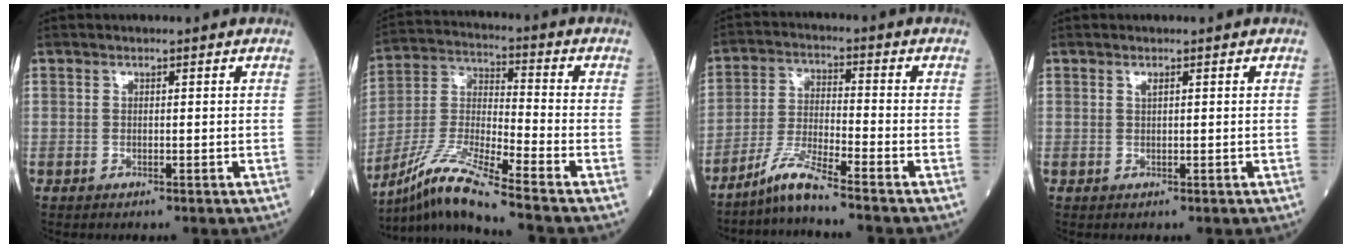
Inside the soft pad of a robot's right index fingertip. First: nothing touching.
{"total": 12.6, "force": [-10.2, -1.6, 7.2], "torque": [-0.157, -0.019, -0.194]}
{"total": 5.9, "force": [-5.1, -1.2, 2.7], "torque": [-0.062, -0.024, -0.106]}
{"total": 0.6, "force": [0.4, 0.0, 0.4], "torque": [-0.011, -0.002, 0.007]}